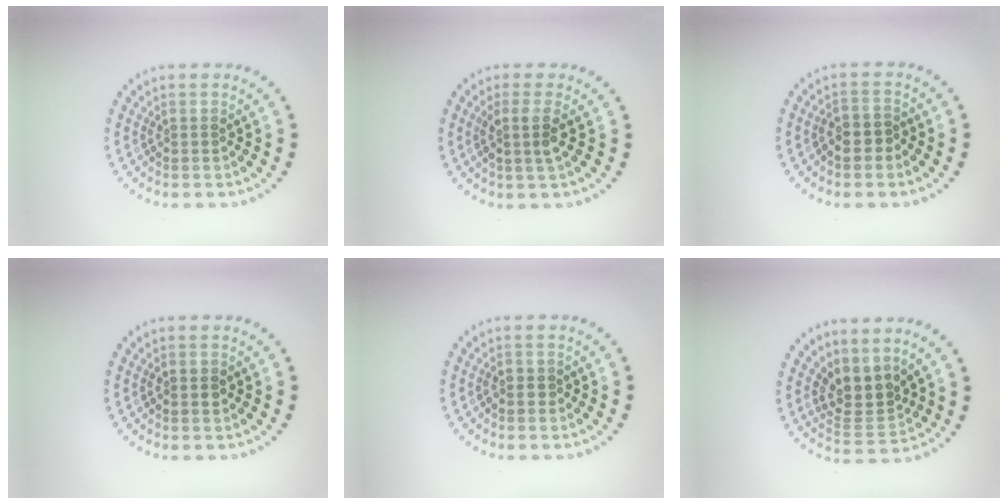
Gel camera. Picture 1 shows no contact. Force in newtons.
{"total": 2.2, "press": 1.8, "slide": 1.2}
{"total": 1.5, "press": 1.3, "slide": 0.6}
{"total": 1.2, "press": 1.2, "slide": 0.0}
{"total": 0.5, "press": 0.4, "slide": 0.3}
{"total": 3.2, "press": 2.5, "slide": 2.1}